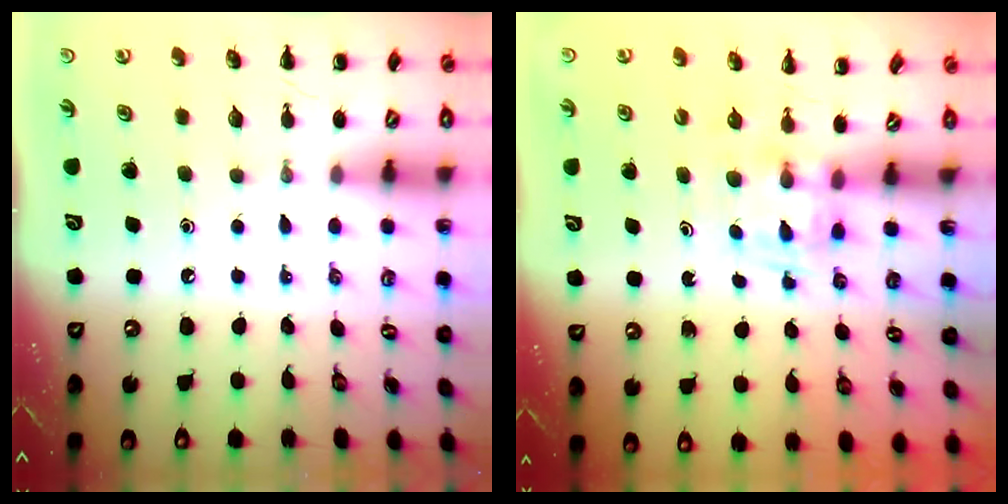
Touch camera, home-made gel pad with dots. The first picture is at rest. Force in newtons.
{"total": 2.4, "press": 2.2, "slide": 1.1}